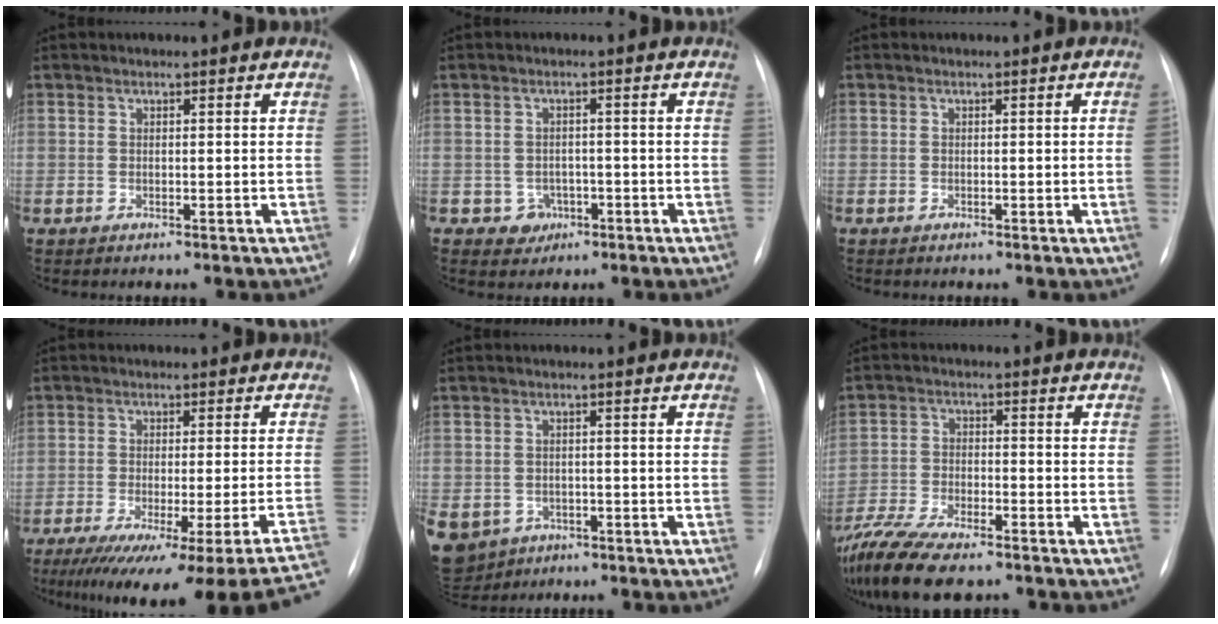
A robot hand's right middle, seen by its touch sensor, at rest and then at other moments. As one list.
[{"total": 3.0, "force": [-1.2, 2.7, 0.6], "torque": [0.001, 0.010, -0.011]}, {"total": 1.1, "force": [-0.2, -0.4, 1.0], "torque": [-0.012, 0.002, -0.002]}, {"total": 21.2, "force": [-17.0, -1.1, 12.6], "torque": [-0.090, -0.037, -0.221]}, {"total": 11.5, "force": [-5.9, 9.2, 3.7], "torque": [-0.115, -0.004, -0.076]}, {"total": 13.8, "force": [-11.1, 3.5, 7.4], "torque": [-0.145, -0.021, -0.185]}]